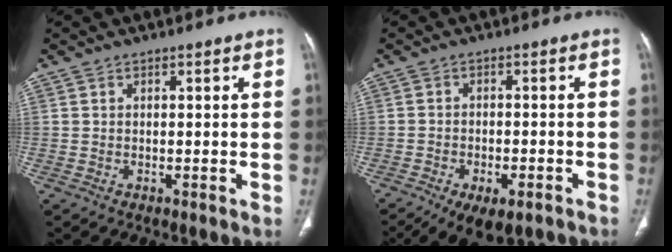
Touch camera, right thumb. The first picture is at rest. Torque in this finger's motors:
{"motor_torque": [4.57, 0.45, 0.96, -1.68, 0.13]}